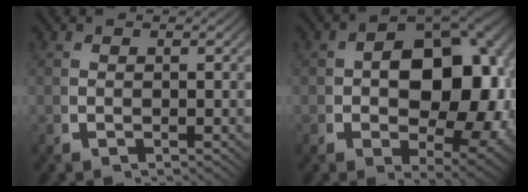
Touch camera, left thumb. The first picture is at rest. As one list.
[{"total": 12.8, "force": [-1.1, 8.2, 9.8], "torque": [-0.164, -0.042, 0.005]}]